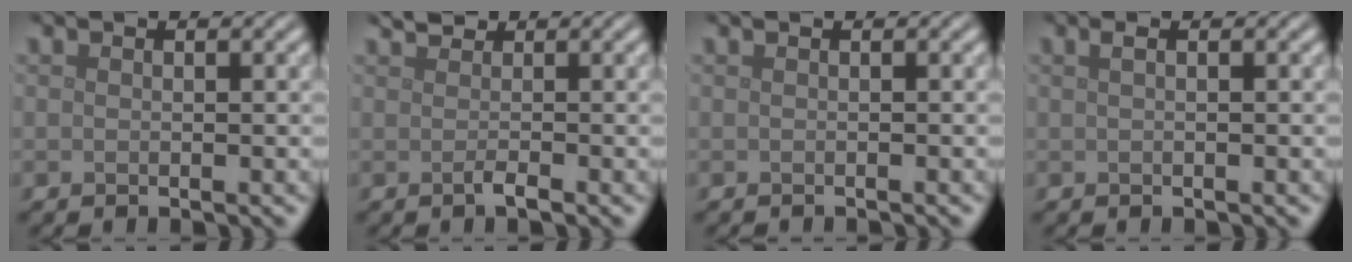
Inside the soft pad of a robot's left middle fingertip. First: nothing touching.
{"total": 1.0, "force": [0.3, 0.4, 0.9], "torque": [-0.021, 0.002, 0.004]}
{"total": 0.9, "force": [-0.7, 0.2, 0.5], "torque": [0.005, 0.000, -0.015]}
{"total": 1.0, "force": [0.3, 0.4, 0.9], "torque": [-0.016, 0.009, 0.002]}